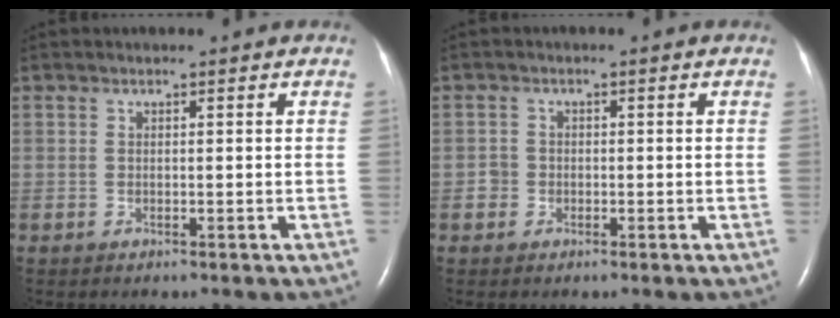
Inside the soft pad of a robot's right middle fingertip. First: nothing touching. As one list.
[{"total": 1.4, "force": [-0.5, 1.3, 0.2], "torque": [0.001, 0.005, -0.011]}]